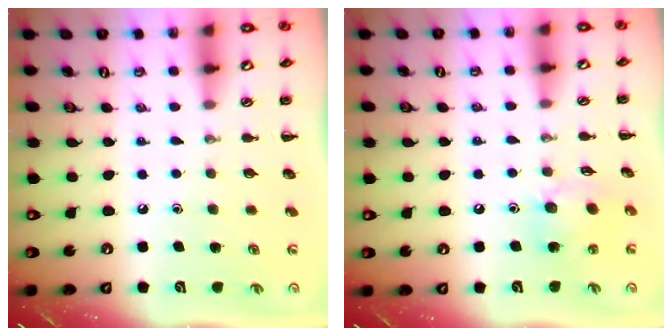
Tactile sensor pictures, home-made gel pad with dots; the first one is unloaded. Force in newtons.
{"total": 9.2, "press": 9.1, "slide": 0.9}